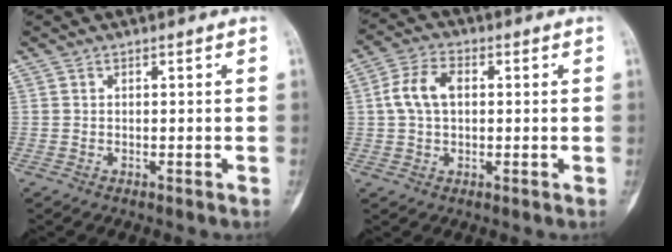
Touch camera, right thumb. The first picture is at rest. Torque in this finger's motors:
{"motor_torque": [0.04, 0.04, 0.25, -0.21, 0.03]}